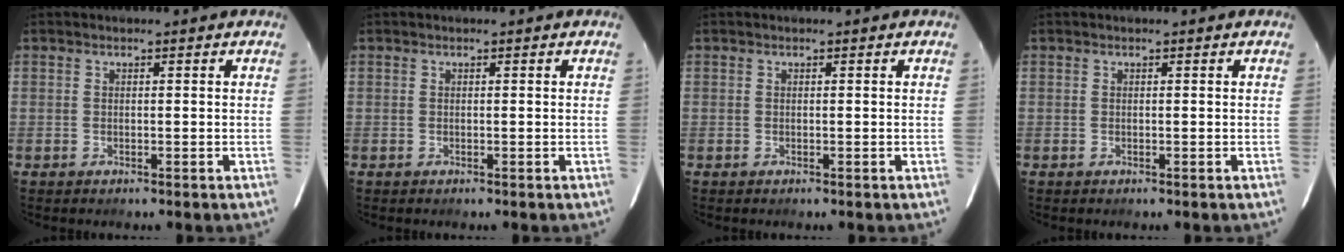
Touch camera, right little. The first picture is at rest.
{"total": 0.0}
{"total": 0.0}
{"total": 0.0}